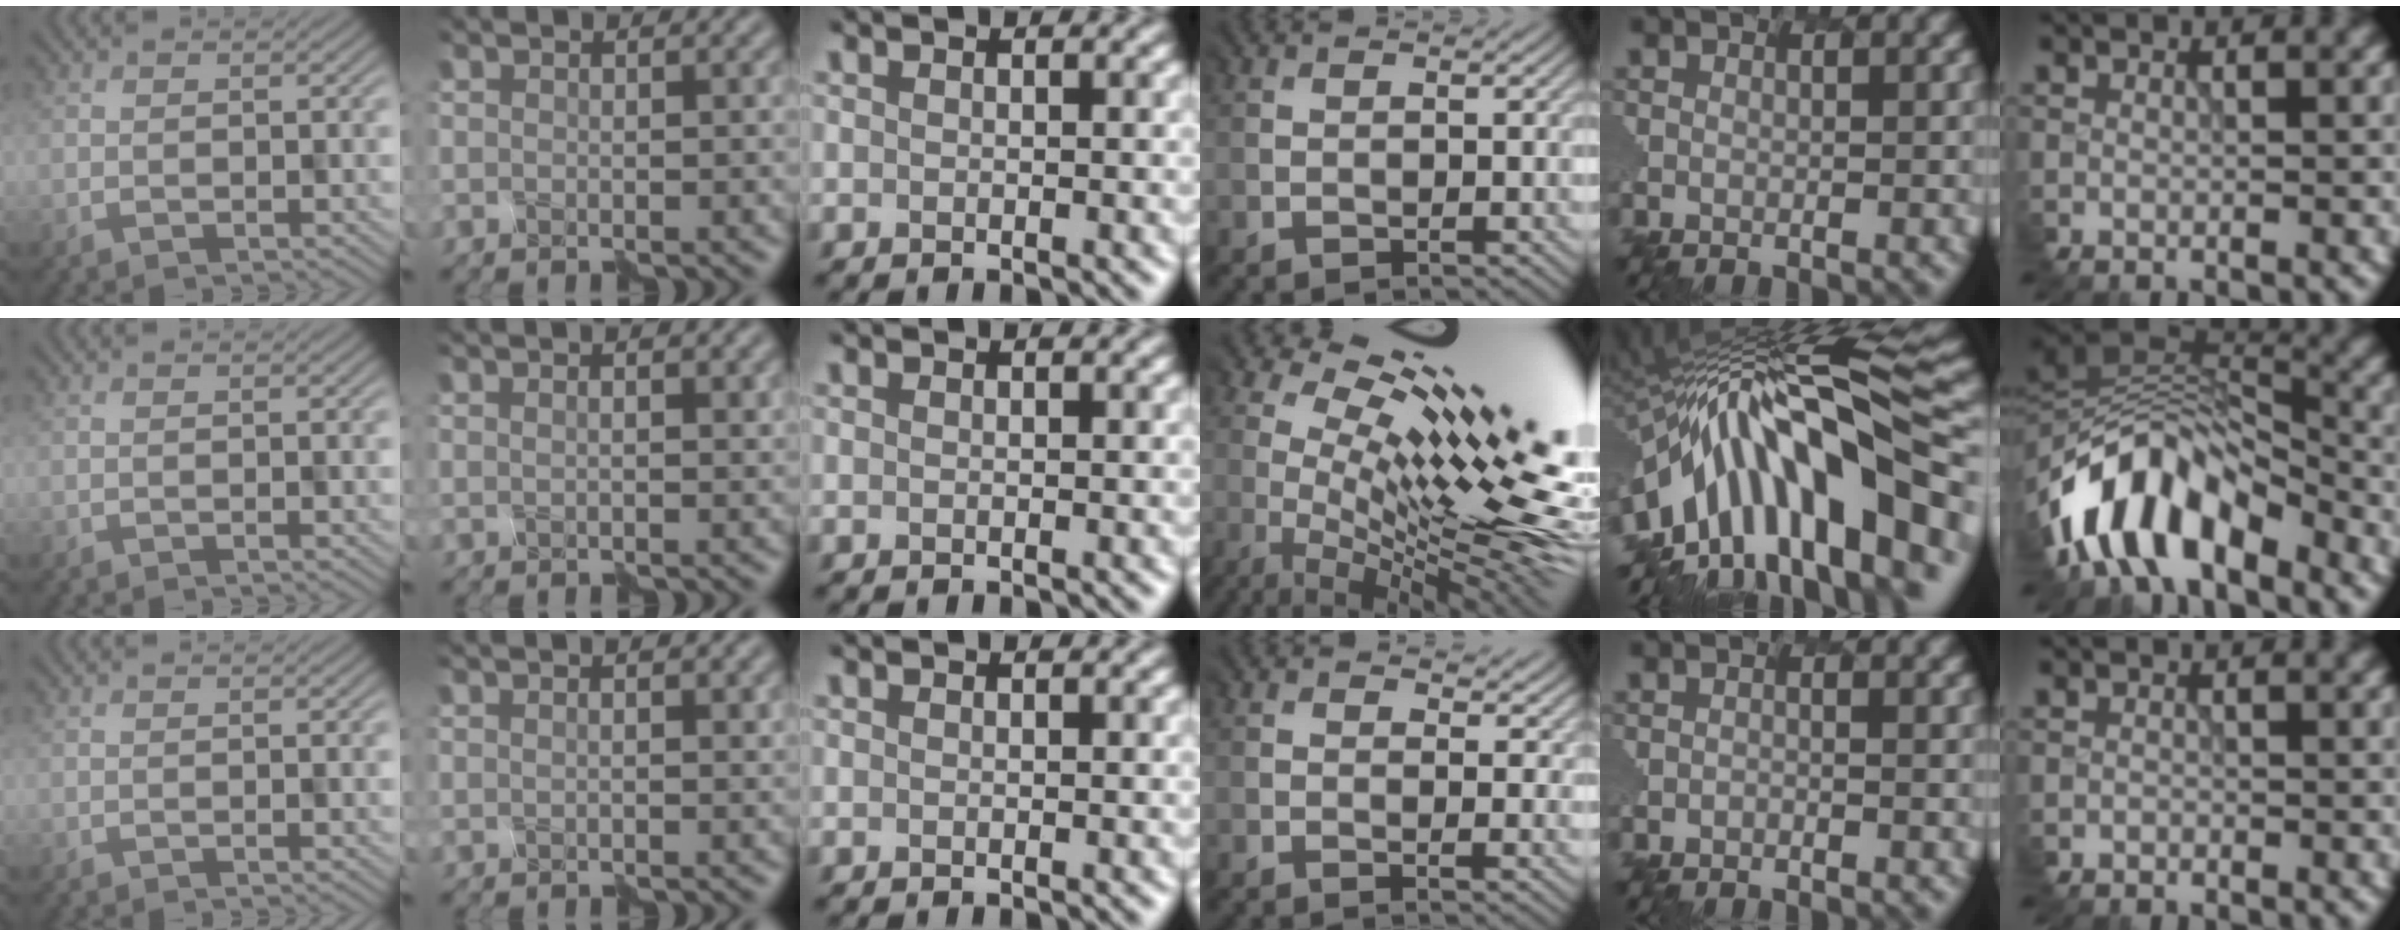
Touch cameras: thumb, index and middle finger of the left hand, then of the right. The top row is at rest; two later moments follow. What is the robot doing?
{"motion": "disassemble", "object": "hinged jar"}